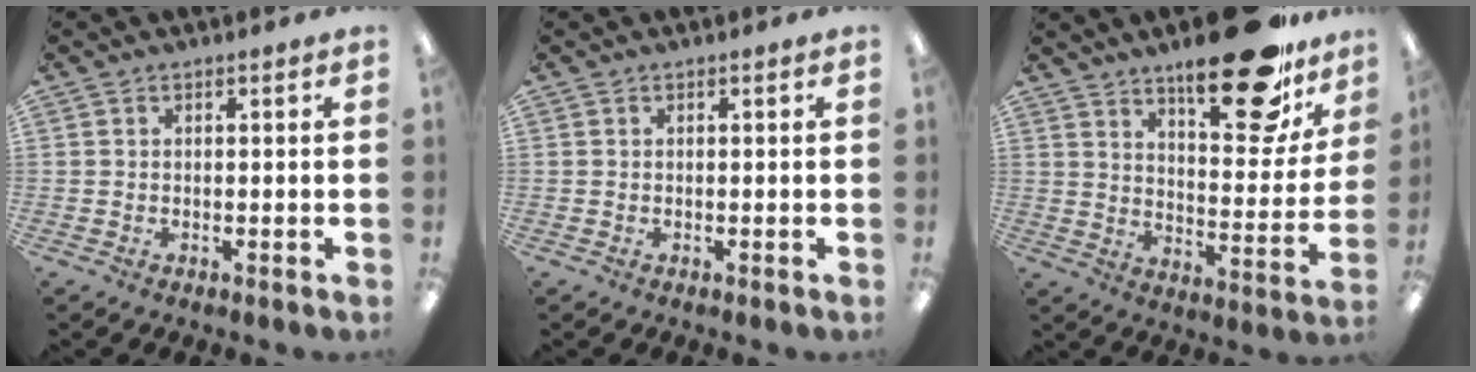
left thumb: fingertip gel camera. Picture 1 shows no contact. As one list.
[{"total": 0.0}, {"total": 21.7, "force": [15.4, 7.5, 13.4], "torque": [-0.182, -0.099, 0.250]}]